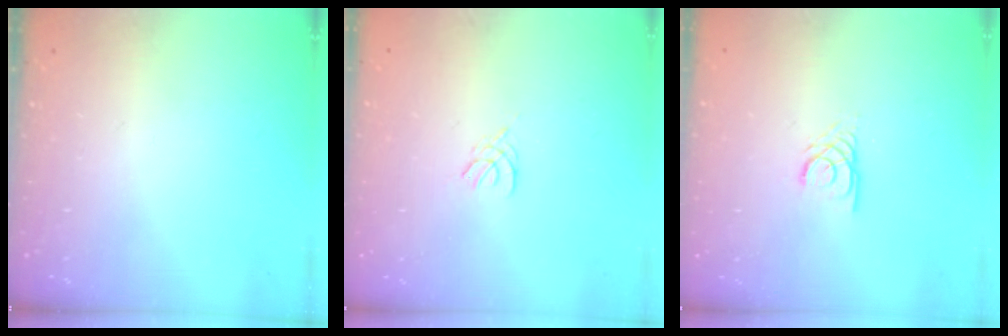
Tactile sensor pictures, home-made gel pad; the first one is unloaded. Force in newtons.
{"total": 2.1, "press": 2.0, "slide": 0.4}
{"total": 2.4, "press": 2.4, "slide": 0.2}